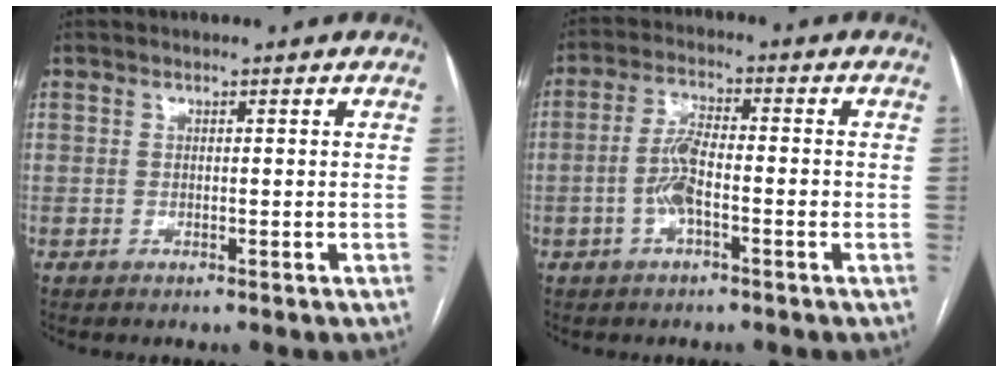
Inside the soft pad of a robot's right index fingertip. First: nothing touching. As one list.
[{"total": 5.3, "force": [-1.6, 1.6, 4.8], "torque": [-0.106, 0.009, -0.033]}]